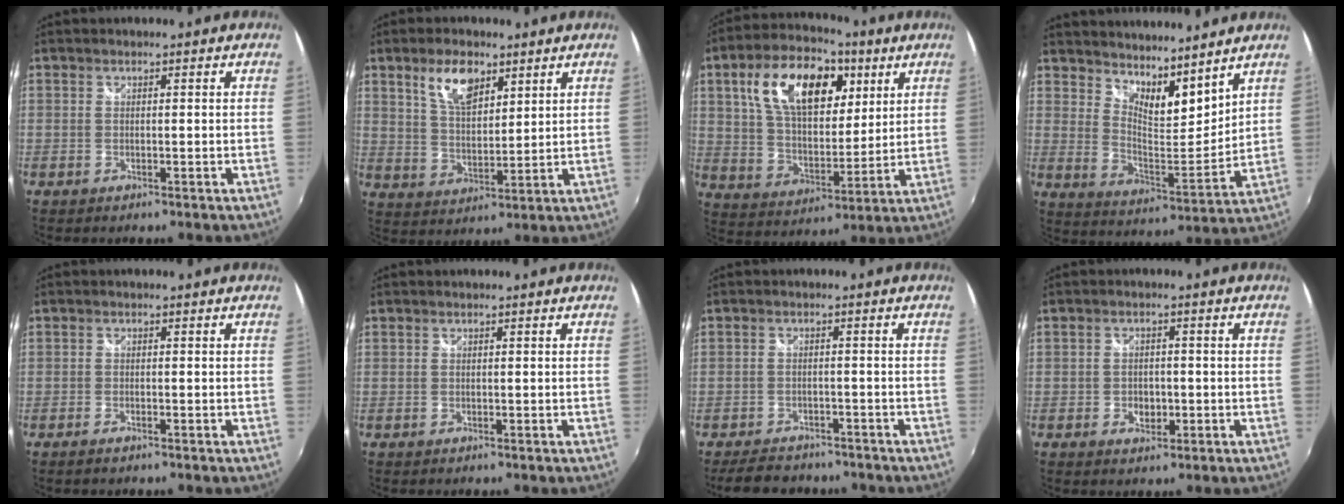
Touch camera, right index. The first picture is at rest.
{"total": 8.5, "force": [5.0, 3.9, 5.6], "torque": [-0.102, 0.010, 0.096]}
{"total": 19.1, "force": [7.7, 10.4, 14.1], "torque": [-0.264, 0.024, 0.134]}
{"total": 11.2, "force": [9.2, 3.2, 5.4], "torque": [-0.078, -0.013, 0.159]}
{"total": 1.1, "force": [-1.0, 0.3, 0.5], "torque": [-0.012, -0.004, -0.020]}
{"total": 0.0}
{"total": 7.1, "force": [-5.9, 3.6, 1.9], "torque": [-0.053, 0.008, -0.087]}
{"total": 3.6, "force": [-1.1, 2.7, 2.1], "torque": [-0.038, 0.002, -0.016]}